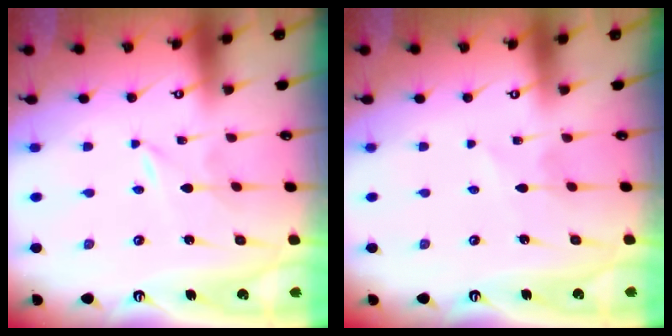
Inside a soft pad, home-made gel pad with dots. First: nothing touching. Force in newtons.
{"total": 2.4, "press": 2.3, "slide": 0.3}